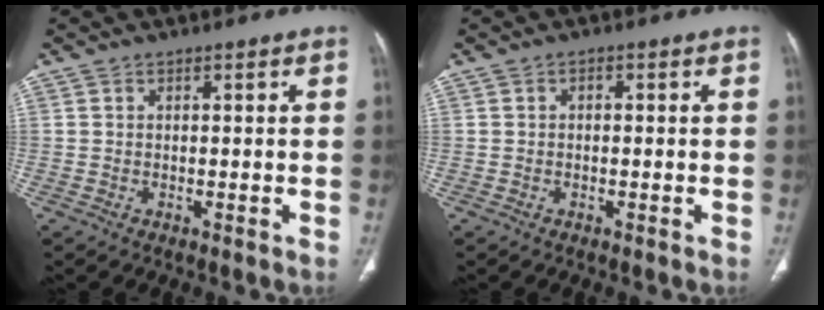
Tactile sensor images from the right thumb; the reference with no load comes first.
{"total": 0.5, "force": [-0.2, 0.4, 0.3], "torque": [0.001, 0.001, -0.007]}